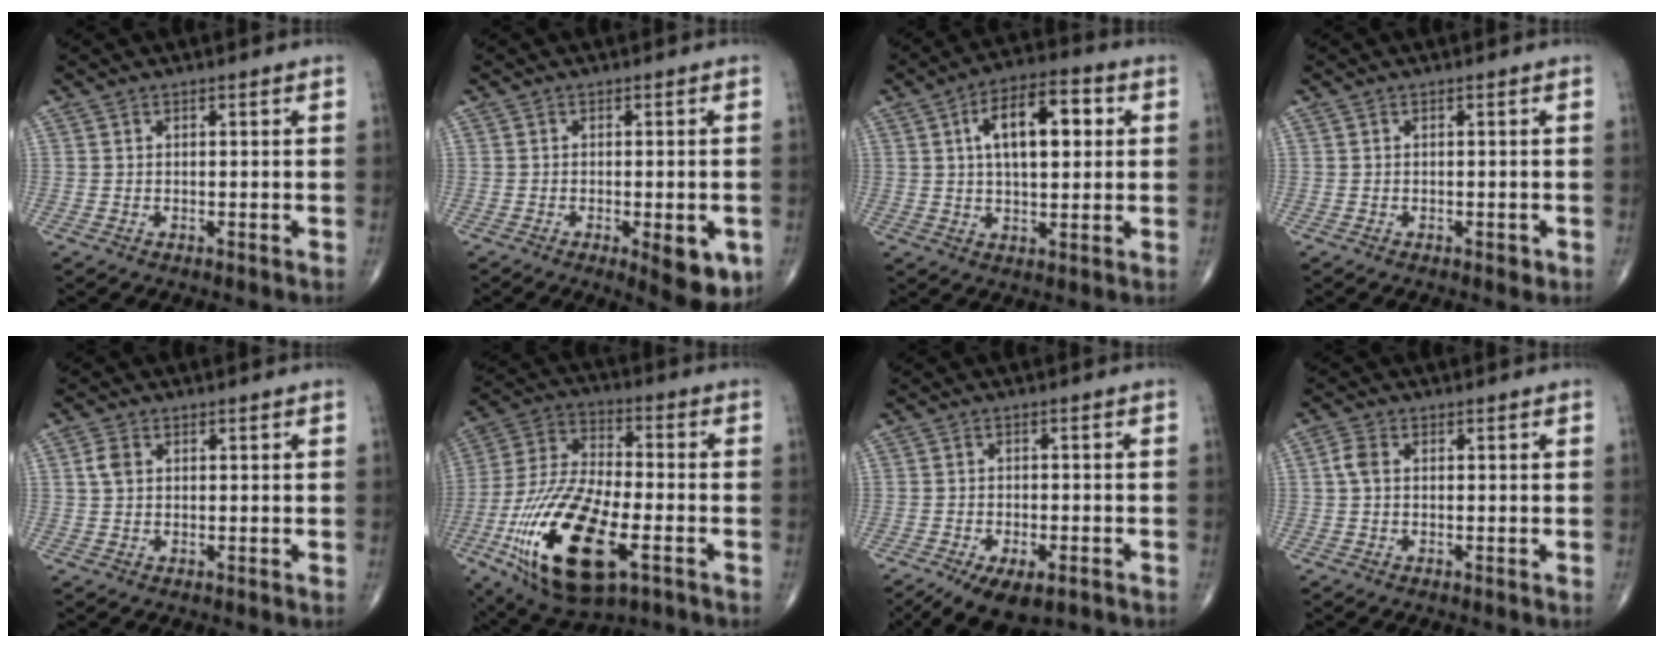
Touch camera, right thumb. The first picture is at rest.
{"total": 8.1, "force": [-2.9, 2.8, 7.1], "torque": [-0.070, -0.008, -0.032]}
{"total": 13.1, "force": [3.0, 6.2, 11.1], "torque": [-0.160, 0.014, 0.044]}
{"total": 1.0, "force": [-0.5, 0.5, 0.7], "torque": [-0.008, -0.002, -0.007]}
{"total": 2.6, "force": [0.6, 1.9, 1.7], "torque": [-0.038, 0.006, 0.009]}
{"total": 24.9, "force": [-8.9, 10.8, 20.6], "torque": [-0.433, 0.004, -0.151]}
{"total": 9.9, "force": [-6.2, 4.5, 6.4], "torque": [-0.100, 0.009, -0.095]}
{"total": 2.6, "force": [0.1, 1.7, 2.0], "torque": [-0.045, 0.007, -0.002]}